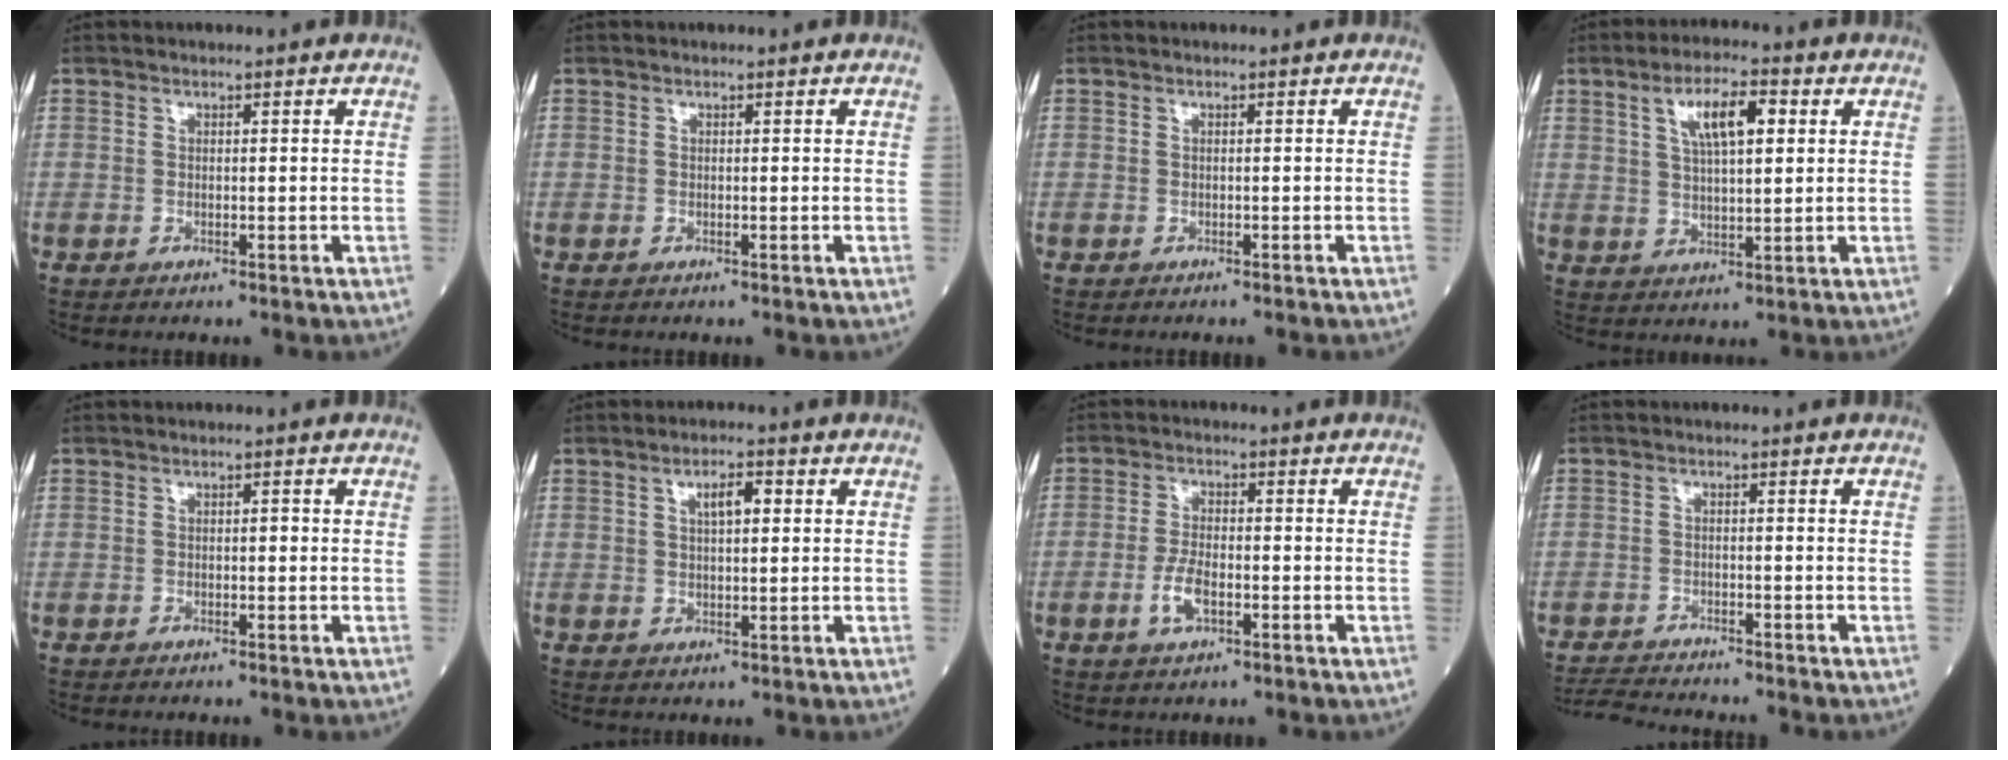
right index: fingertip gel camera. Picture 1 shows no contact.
{"total": 0.0}
{"total": 1.1, "force": [-1.0, -0.1, 0.4], "torque": [-0.001, 0.002, -0.013]}
{"total": 7.8, "force": [2.9, 2.2, 6.9], "torque": [-0.123, 0.012, 0.052]}
{"total": 0.5, "force": [0.0, 0.2, 0.5], "torque": [-0.007, 0.003, 0.000]}
{"total": 3.7, "force": [1.2, 1.1, 3.3], "torque": [-0.056, 0.005, 0.021]}
{"total": 4.3, "force": [-1.7, 1.5, 3.7], "torque": [-0.081, -0.002, -0.032]}
{"total": 6.0, "force": [-6.0, -0.6, 0.6], "torque": [-0.006, -0.019, -0.108]}